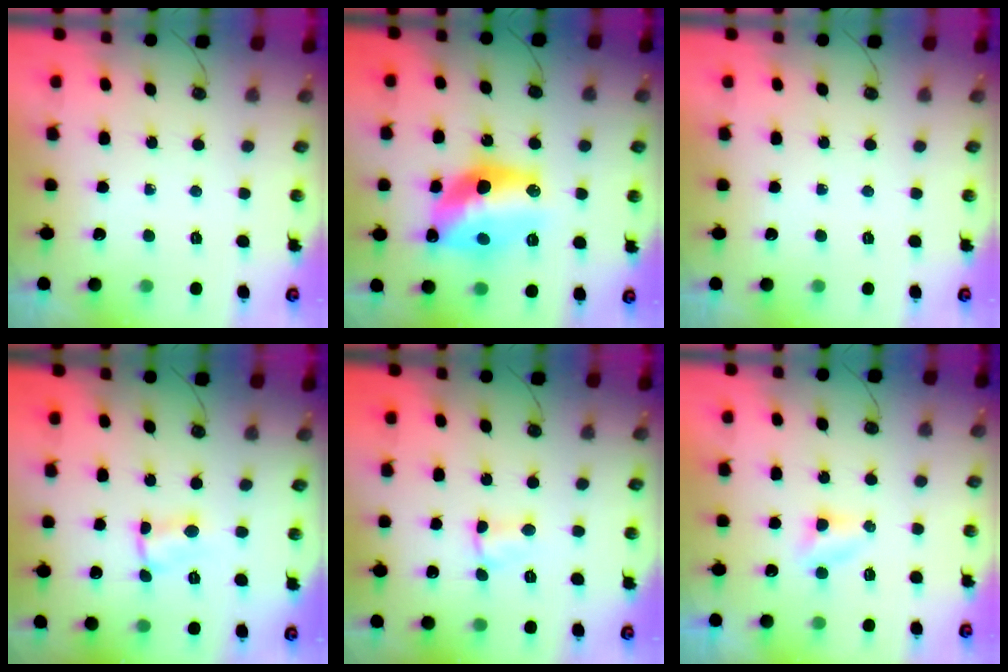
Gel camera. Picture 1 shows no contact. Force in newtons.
{"total": 16.3, "press": 16.2, "slide": 1.5}
{"total": 0.0}
{"total": 1.5, "press": 1.5, "slide": 0.2}
{"total": 1.9, "press": 1.9, "slide": 0.3}
{"total": 4.2, "press": 4.2, "slide": 0.4}